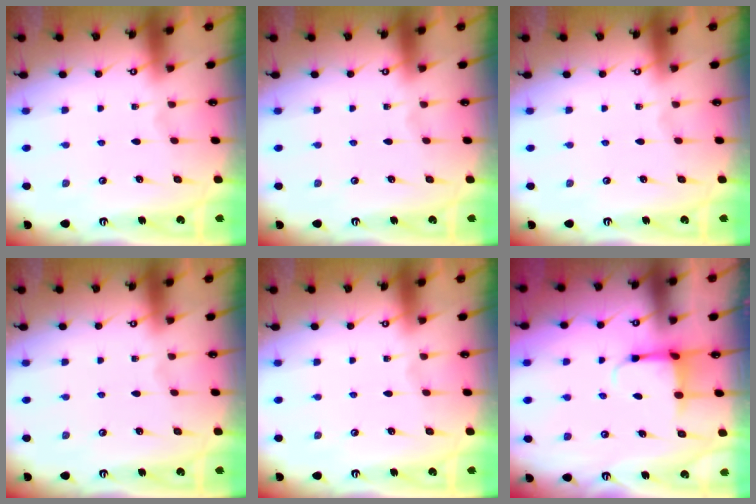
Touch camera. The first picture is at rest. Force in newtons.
{"total": 0.0}
{"total": 0.0}
{"total": 0.0}
{"total": 0.0}
{"total": 3.8, "press": 3.5, "slide": 1.3}